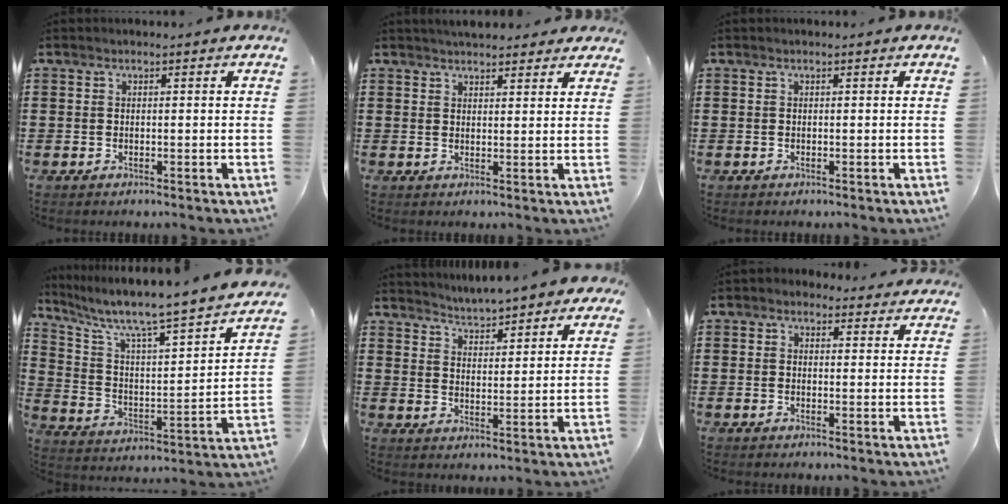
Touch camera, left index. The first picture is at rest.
{"total": 3.0, "force": [2.9, 0.8, 0.5], "torque": [-0.015, 0.000, 0.055]}
{"total": 0.0}
{"total": 6.0, "force": [5.1, 0.2, 3.2], "torque": [-0.089, -0.053, 0.075]}
{"total": 3.8, "force": [3.8, 0.1, -0.3], "torque": [-0.015, -0.019, 0.064]}
{"total": 1.9, "force": [1.4, 1.3, 0.1], "torque": [-0.001, 0.003, 0.023]}